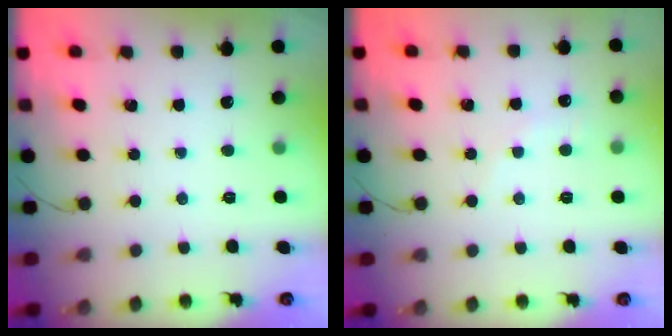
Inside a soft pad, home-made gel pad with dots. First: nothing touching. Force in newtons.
{"total": 3.3, "press": 3.1, "slide": 1.0}